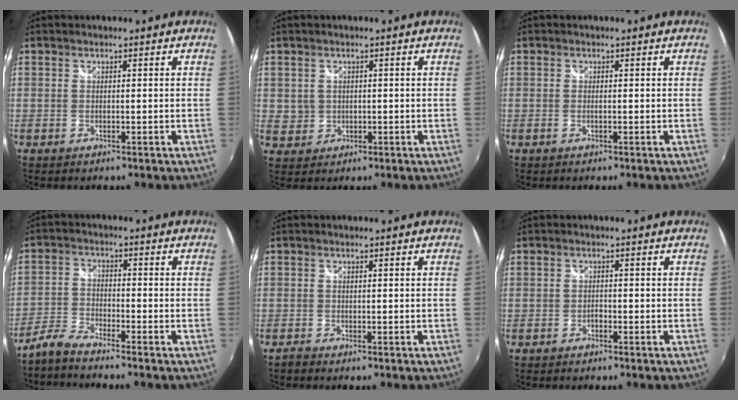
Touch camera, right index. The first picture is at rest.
{"total": 3.1, "force": [0.2, 3.0, 0.6], "torque": [-0.009, 0.004, 0.007]}
{"total": 0.6, "force": [-0.3, 0.0, 0.5], "torque": [-0.008, 0.002, -0.007]}
{"total": 4.1, "force": [-3.8, 0.5, 1.4], "torque": [-0.038, 0.000, -0.085]}
{"total": 0.6, "force": [-0.6, 0.1, 0.2], "torque": [-0.006, -0.003, -0.014]}
{"total": 1.0, "force": [-0.8, 0.4, 0.2], "torque": [-0.008, 0.000, -0.016]}